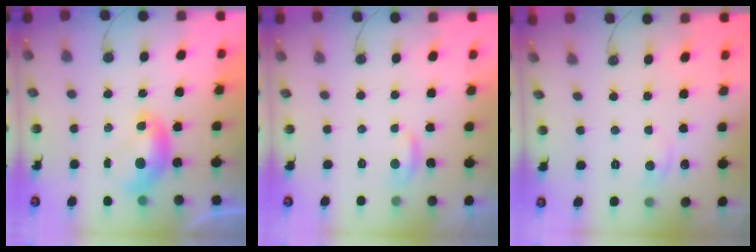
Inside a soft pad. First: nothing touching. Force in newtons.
{"total": 1.0, "press": 0.8, "slide": 0.5}
{"total": 0.8, "press": 0.3, "slide": 0.8}